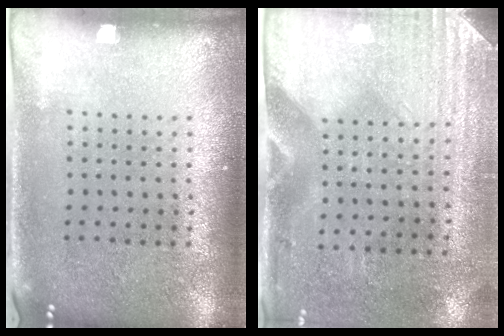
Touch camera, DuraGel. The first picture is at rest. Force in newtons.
{"total": 2.9, "press": 2.5, "slide": 1.5}